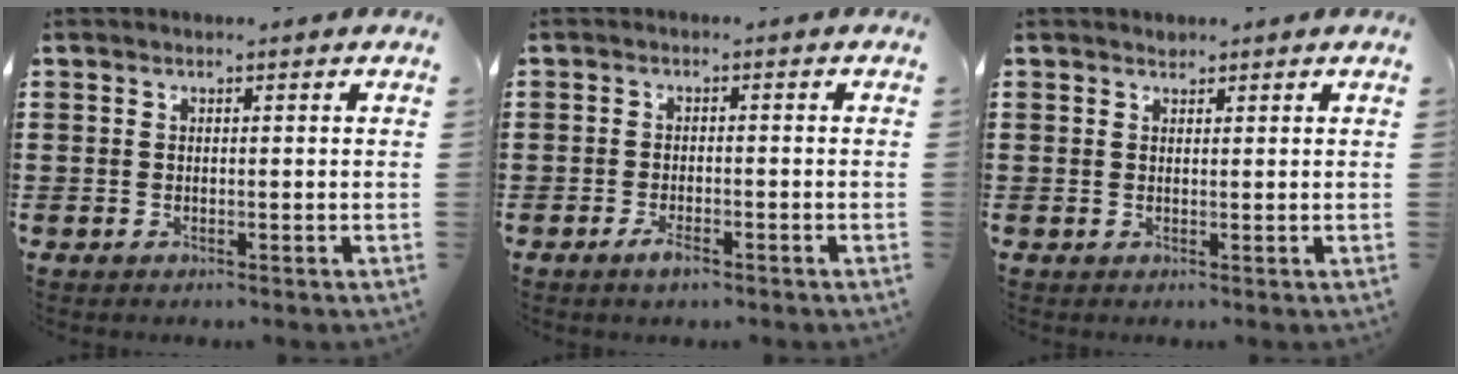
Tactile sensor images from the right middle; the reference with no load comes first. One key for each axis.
{"total": 2.3, "fx": -1.5, "fy": 0.7, "fz": 1.6, "tx": -0.036, "ty": -0.003, "tz": -0.029}
{"total": 0.9, "fx": 0.8, "fy": 0.3, "fz": -0.1, "tx": 0.000, "ty": 0.000, "tz": 0.016}